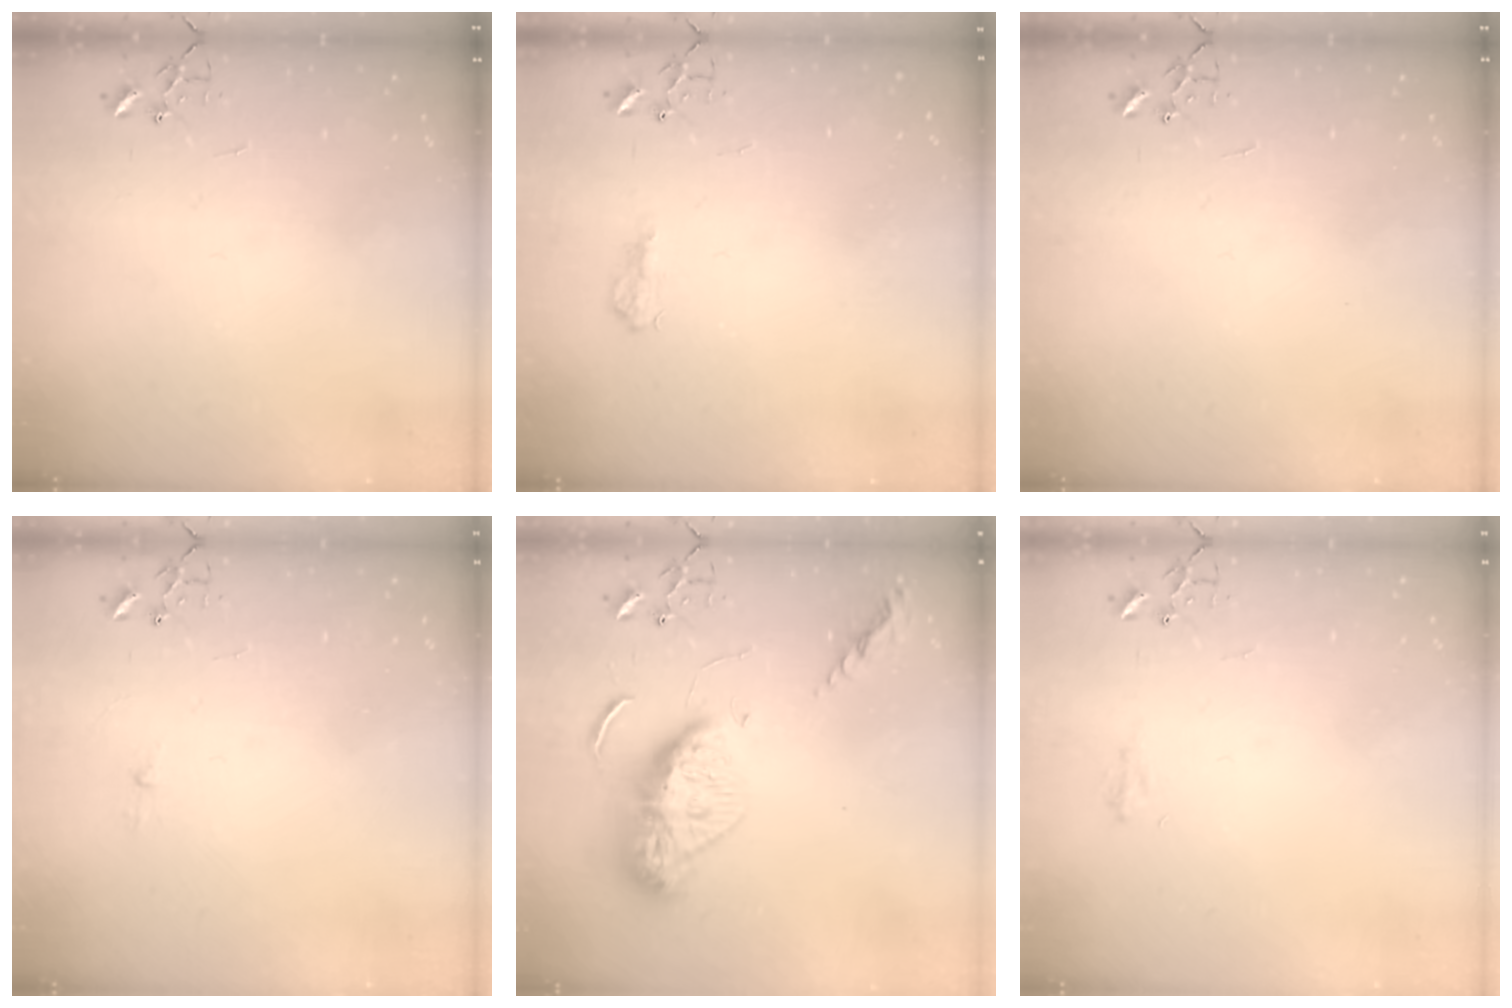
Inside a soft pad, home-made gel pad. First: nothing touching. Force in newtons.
{"total": 7.9, "press": 7.8, "slide": 0.8}
{"total": 0.0}
{"total": 2.6, "press": 2.5, "slide": 0.4}
{"total": 13.5, "press": 13.5, "slide": 1.2}
{"total": 6.7, "press": 6.6, "slide": 0.7}